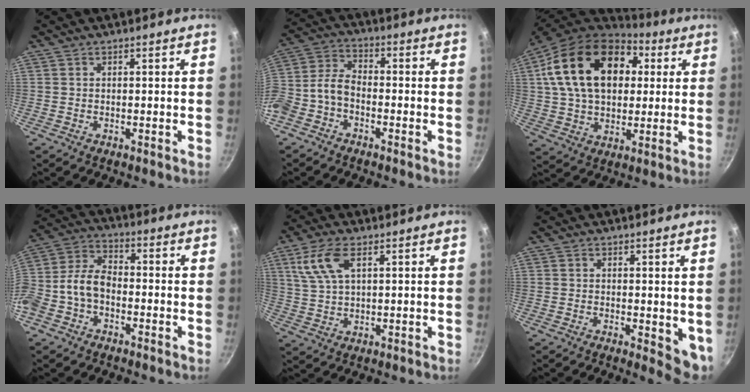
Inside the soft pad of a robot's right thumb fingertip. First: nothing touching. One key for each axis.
{"total": 8.2, "fx": -3.2, "fy": 5.2, "fz": 5.6, "tx": -0.129, "ty": 0.043, "tz": -0.078}
{"total": 23.3, "fx": 6.2, "fy": 15.6, "fz": 16.1, "tx": -0.255, "ty": 0.010, "tz": 0.099}
{"total": 10.2, "fx": -2.8, "fy": 6.9, "fz": 7.0, "tx": -0.138, "ty": 0.051, "tz": -0.069}
{"total": 8.0, "fx": 3.3, "fy": 3.6, "fz": 6.3, "tx": -0.134, "ty": 0.004, "tz": 0.071}
{"total": 5.3, "fx": 0.2, "fy": 2.5, "fz": 4.7, "tx": -0.050, "ty": -0.006, "tz": 0.006}